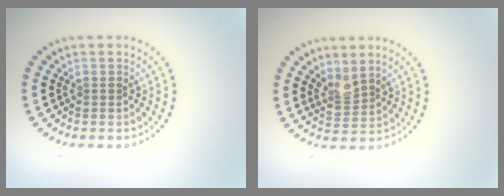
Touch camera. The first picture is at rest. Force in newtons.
{"total": 2.0, "press": 1.5, "slide": 1.3}